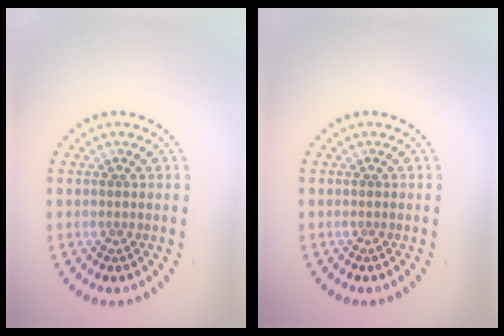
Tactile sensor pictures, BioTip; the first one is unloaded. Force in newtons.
{"total": 0.0}